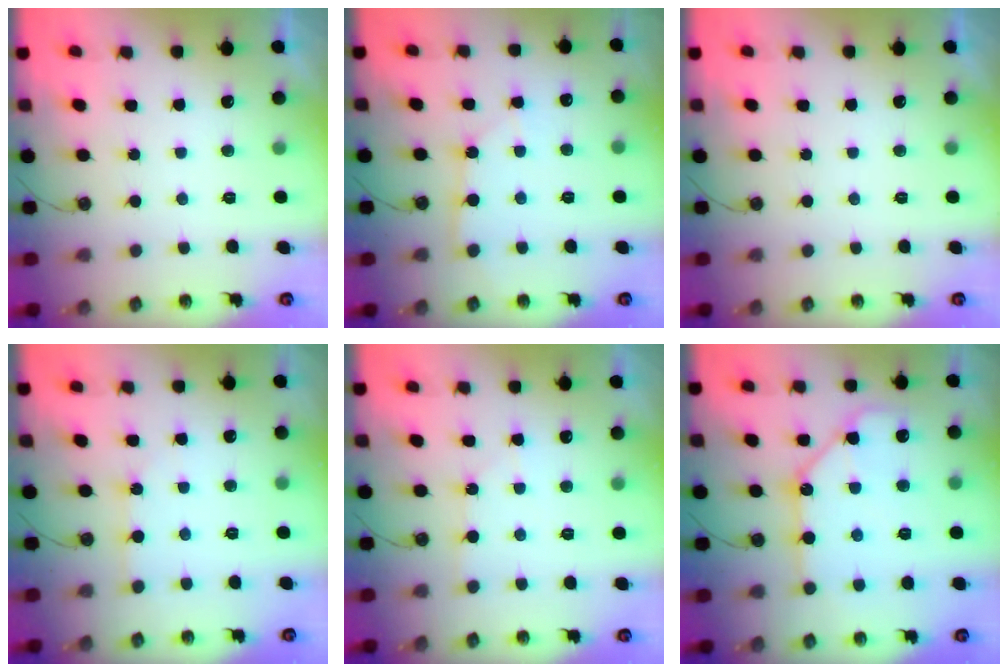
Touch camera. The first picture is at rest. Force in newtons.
{"total": 4.8, "press": 4.8, "slide": 0.4}
{"total": 0.0}
{"total": 2.4, "press": 2.4, "slide": 0.3}
{"total": 4.3, "press": 4.2, "slide": 0.5}
{"total": 12.8, "press": 12.7, "slide": 1.3}